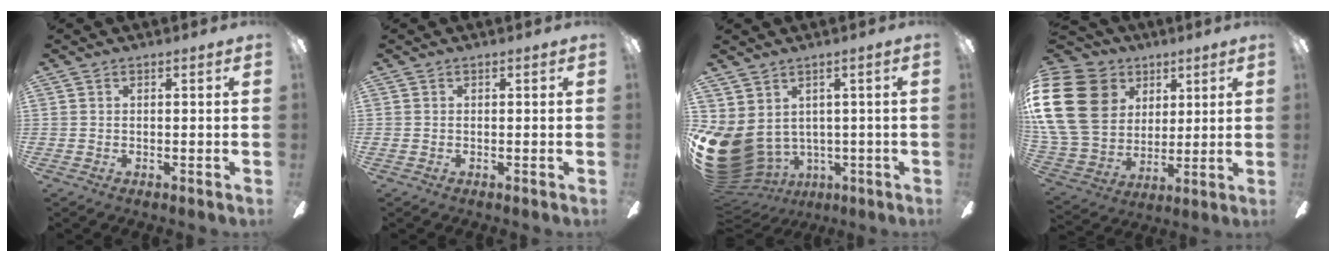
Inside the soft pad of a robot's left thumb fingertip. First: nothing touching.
{"total": 0.0}
{"total": 11.5, "force": [-1.4, 9.0, 7.0], "torque": [-0.176, -0.014, -0.019]}
{"total": 24.5, "force": [7.0, 19.4, 13.2], "torque": [-0.297, -0.014, 0.141]}